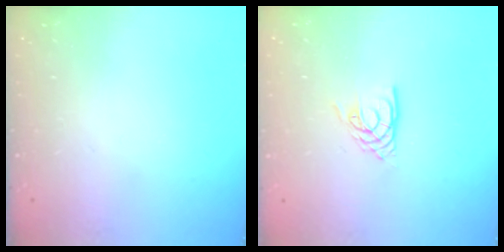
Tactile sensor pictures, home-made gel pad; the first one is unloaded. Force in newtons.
{"total": 6.0, "press": 6.0, "slide": 0.5}